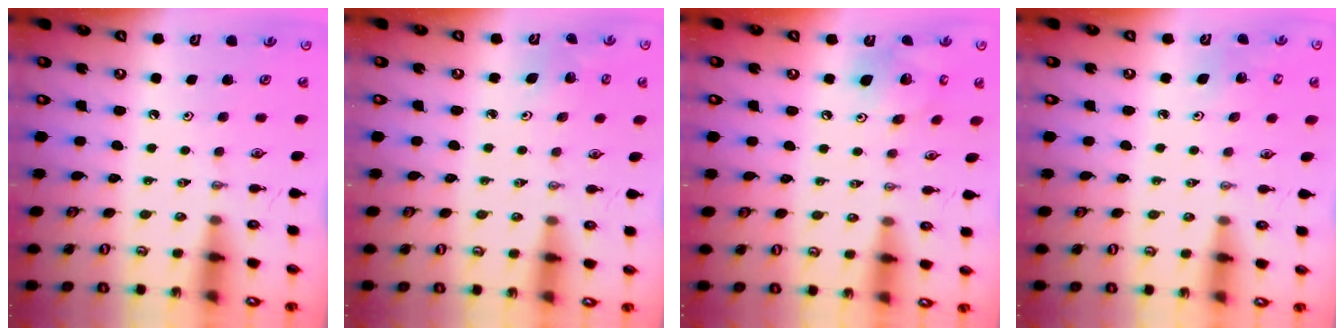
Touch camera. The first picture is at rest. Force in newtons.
{"total": 2.3, "press": 2.3, "slide": 0.2}
{"total": 14.7, "press": 14.4, "slide": 3.2}
{"total": 4.0, "press": 3.9, "slide": 0.9}